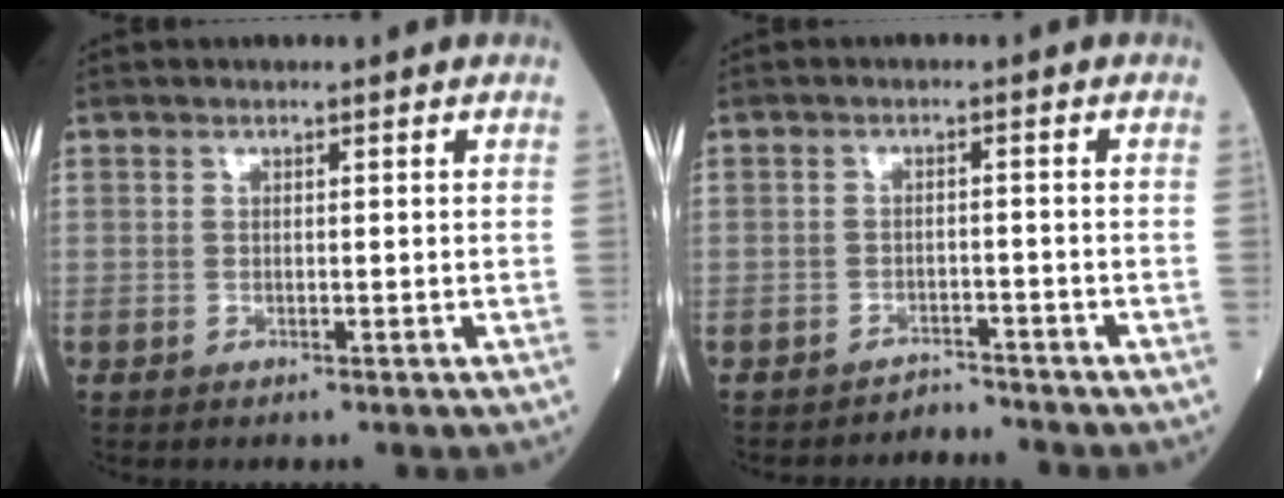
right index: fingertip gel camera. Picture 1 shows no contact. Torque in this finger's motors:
{"motor_torque": [0.13, -0.36, 0.00, -0.03]}